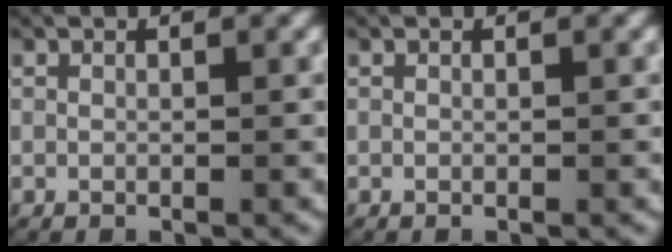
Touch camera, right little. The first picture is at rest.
{"total": 0.0}